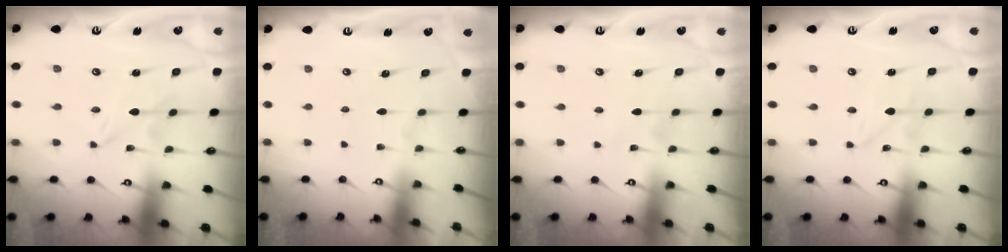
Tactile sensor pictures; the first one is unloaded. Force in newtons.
{"total": 0.0}
{"total": 3.8, "press": 3.8, "slide": 0.4}
{"total": 1.1, "press": 1.1, "slide": 0.1}